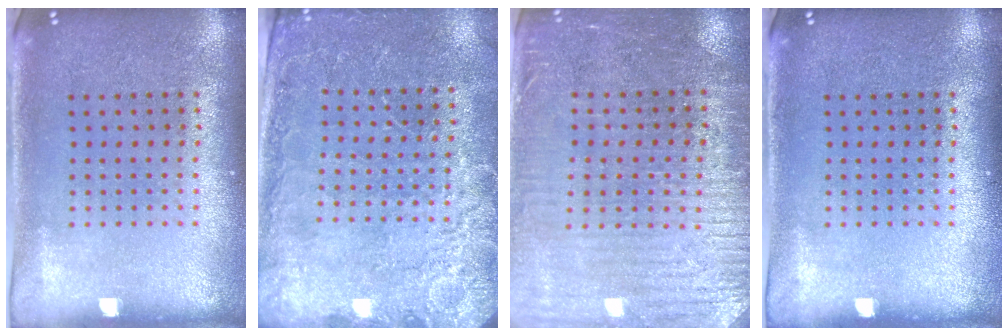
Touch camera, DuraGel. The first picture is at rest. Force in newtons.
{"total": 2.6, "press": 2.6, "slide": 0.3}
{"total": 3.1, "press": 2.9, "slide": 1.1}
{"total": 0.0}